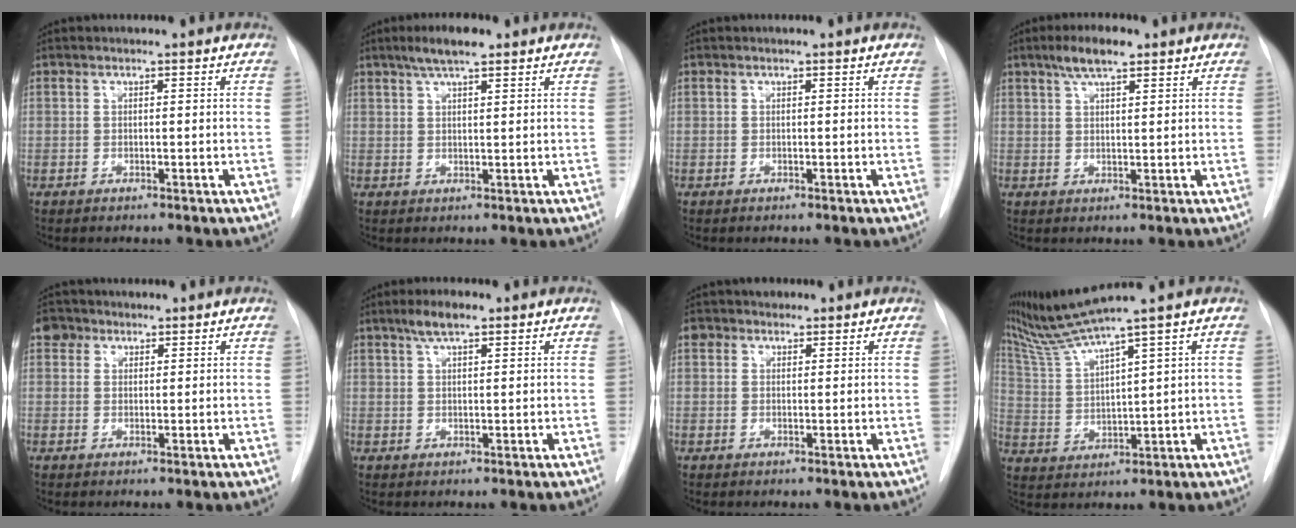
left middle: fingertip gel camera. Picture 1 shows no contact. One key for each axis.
{"total": 4.9, "fx": 3.4, "fy": 1.0, "fz": 3.4, "tx": -0.065, "ty": 0.009, "tz": 0.058}
{"total": 0.0}
{"total": 4.9, "fx": 3.2, "fy": 1.2, "fz": 3.4, "tx": -0.069, "ty": 0.010, "tz": 0.057}
{"total": 2.9, "fx": 1.7, "fy": 2.3, "fz": 0.6, "tx": -0.010, "ty": 0.012, "tz": 0.027}
{"total": 3.6, "fx": 2.4, "fy": 0.9, "fz": 2.5, "tx": -0.053, "ty": 0.007, "tz": 0.045}
{"total": 2.6, "fx": 1.4, "fy": 2.1, "fz": 0.3, "tx": -0.006, "ty": 0.015, "tz": 0.021}
{"total": 8.4, "fx": 7.1, "fy": -2.4, "fz": 3.8, "tx": -0.086, "ty": -0.003, "tz": 0.150}